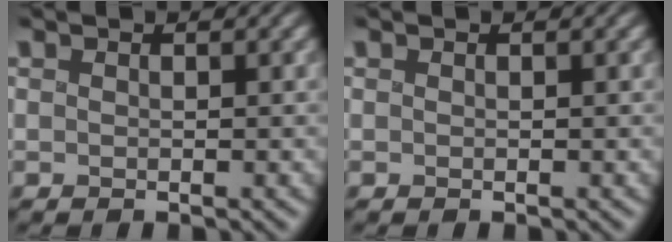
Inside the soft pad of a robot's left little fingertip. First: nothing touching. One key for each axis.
{"total": 0.0}